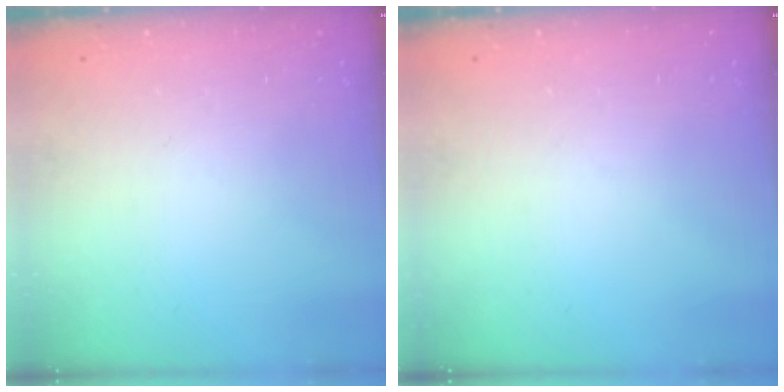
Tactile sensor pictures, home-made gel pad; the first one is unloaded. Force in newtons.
{"total": 0.0}